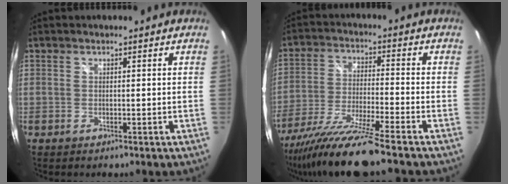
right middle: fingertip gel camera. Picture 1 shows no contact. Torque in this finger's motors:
{"motor_torque": [1.14, -1.00, 0.76, 0.21]}